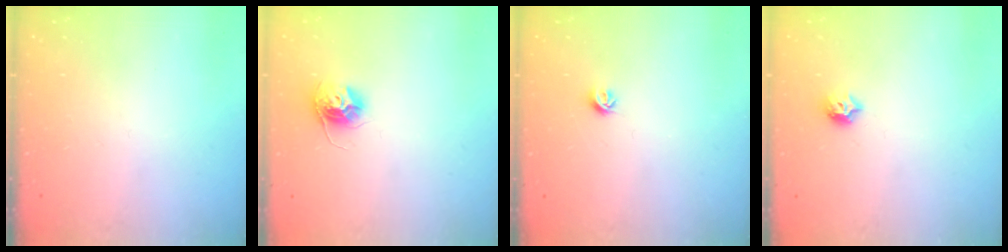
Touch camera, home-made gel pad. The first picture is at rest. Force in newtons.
{"total": 10.8, "press": 10.8, "slide": 0.8}
{"total": 4.9, "press": 4.8, "slide": 0.9}
{"total": 6.3, "press": 6.3, "slide": 0.8}